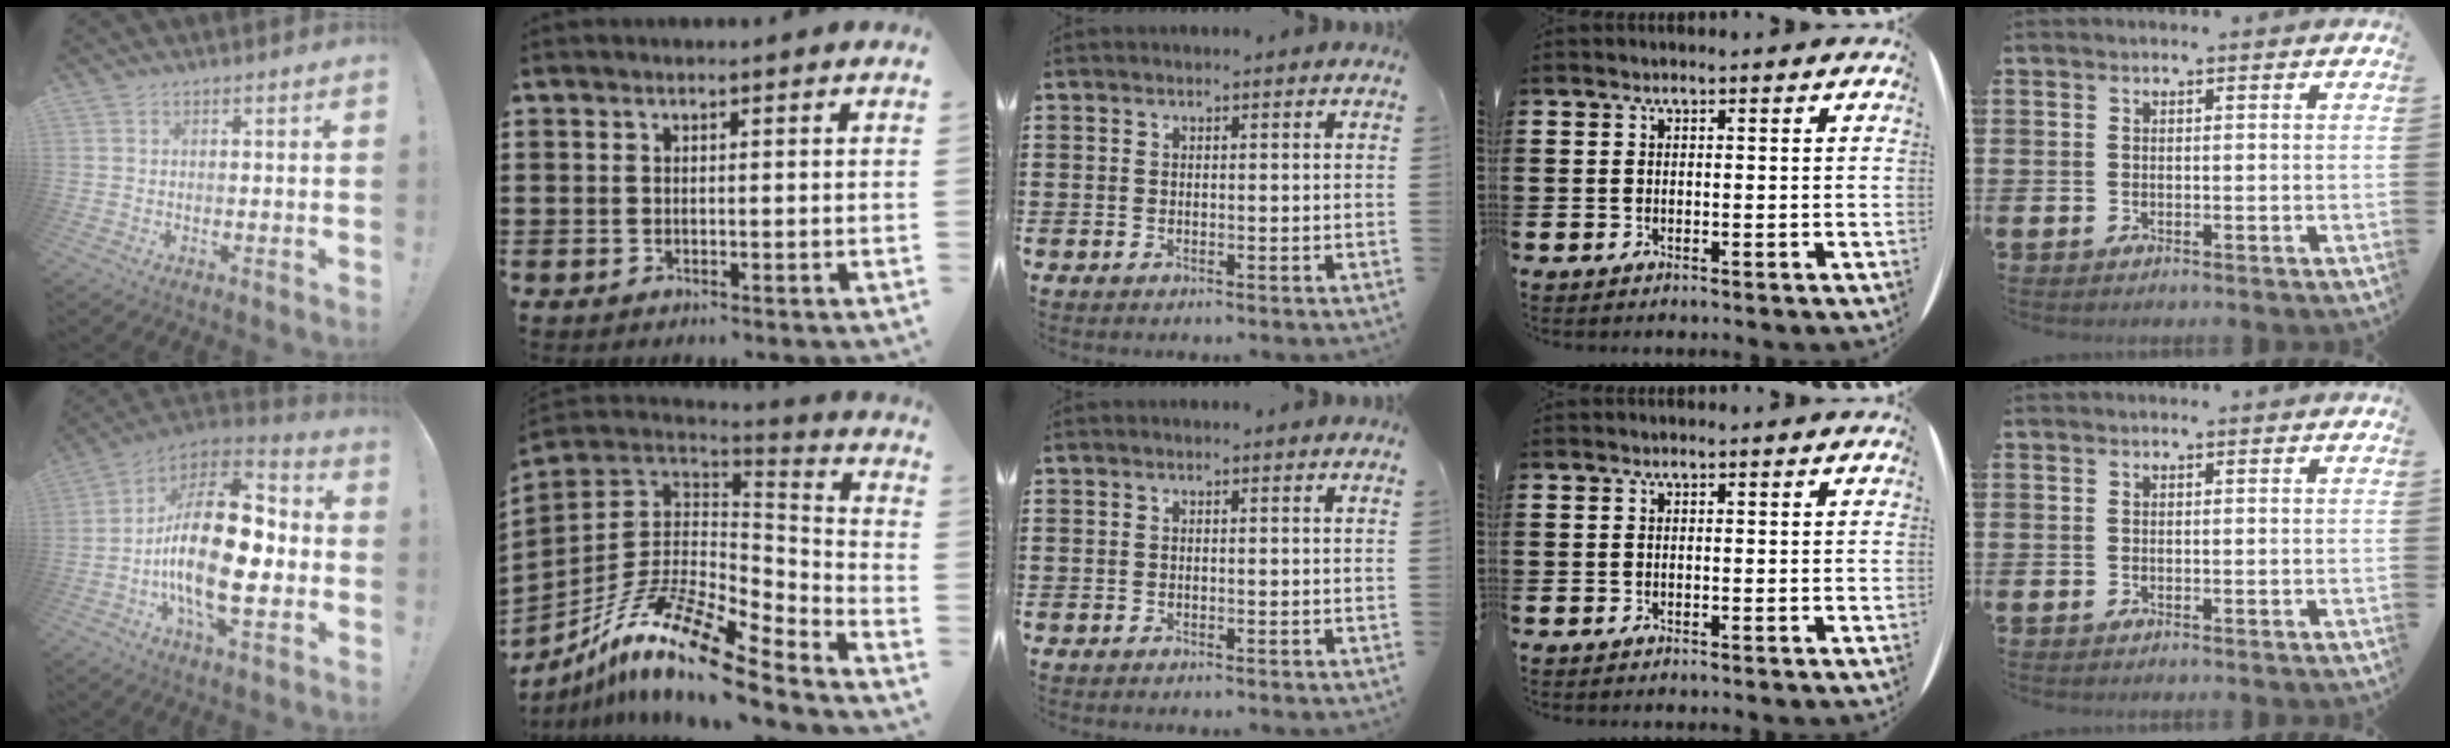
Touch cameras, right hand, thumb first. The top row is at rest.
{"thumb": {"total": 24.4, "force": [-3.2, 11.2, 21.4], "torque": [-0.396, 0.015, -0.051]}, "index": {"total": 15.8, "force": [-10.1, 4.6, 11.1], "torque": [-0.221, 0.028, -0.189]}}